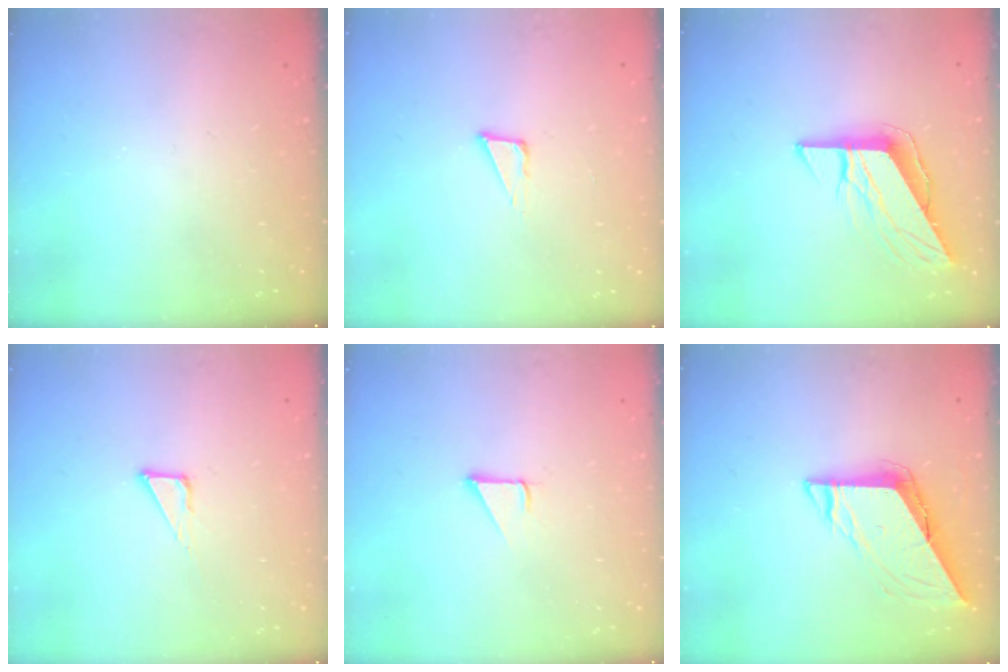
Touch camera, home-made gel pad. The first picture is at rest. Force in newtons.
{"total": 3.8, "press": 3.7, "slide": 0.9}
{"total": 9.4, "press": 9.4, "slide": 1.0}
{"total": 3.8, "press": 3.8, "slide": 0.3}
{"total": 1.9, "press": 1.9, "slide": 0.1}
{"total": 8.0, "press": 8.0, "slide": 0.5}